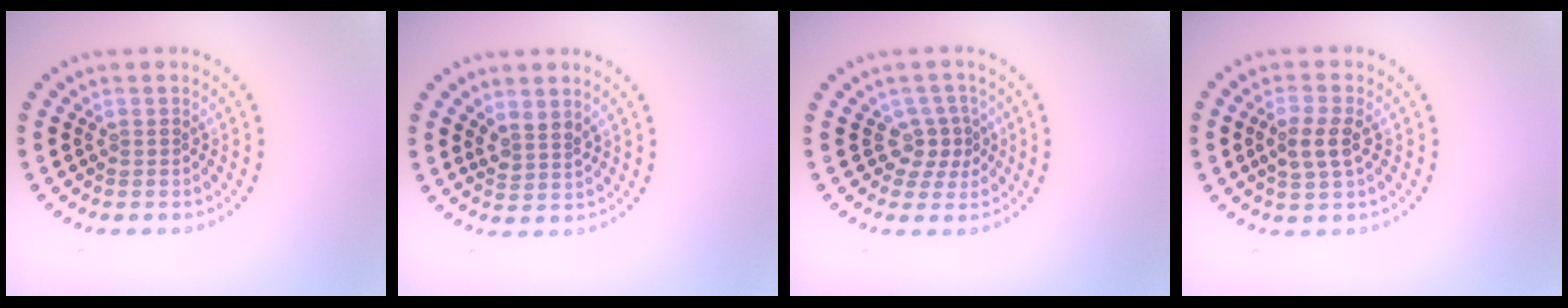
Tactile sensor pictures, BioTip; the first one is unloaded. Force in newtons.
{"total": 1.7, "press": 1.3, "slide": 1.2}
{"total": 2.4, "press": 1.9, "slide": 1.5}
{"total": 2.7, "press": 2.6, "slide": 0.7}